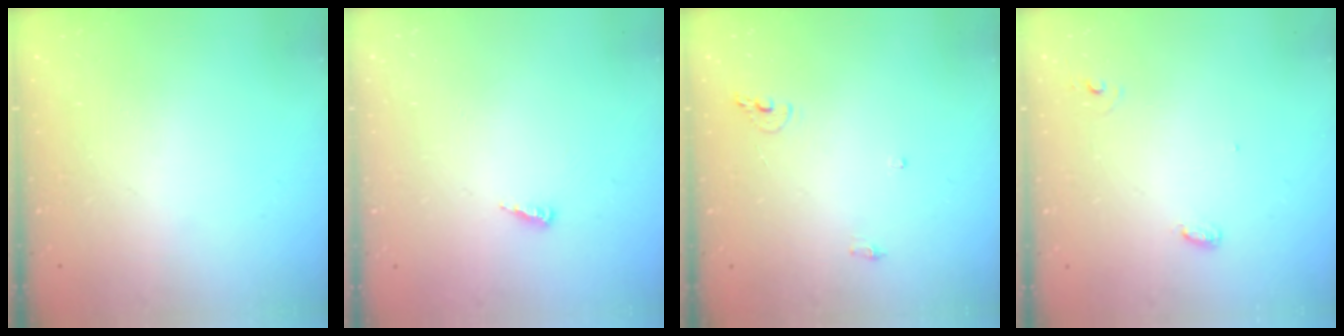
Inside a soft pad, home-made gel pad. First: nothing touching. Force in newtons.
{"total": 3.9, "press": 3.9, "slide": 0.2}
{"total": 6.6, "press": 6.6, "slide": 0.7}
{"total": 4.5, "press": 4.5, "slide": 0.4}